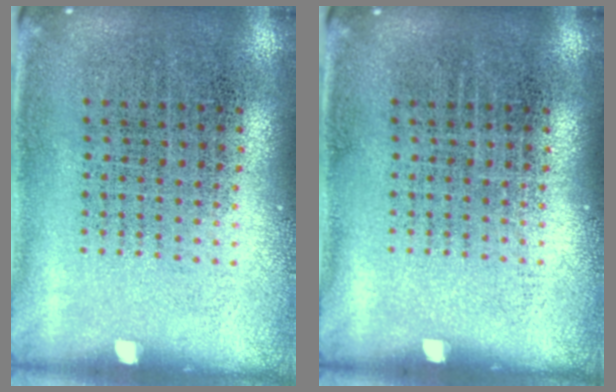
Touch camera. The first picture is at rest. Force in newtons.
{"total": 0.0}